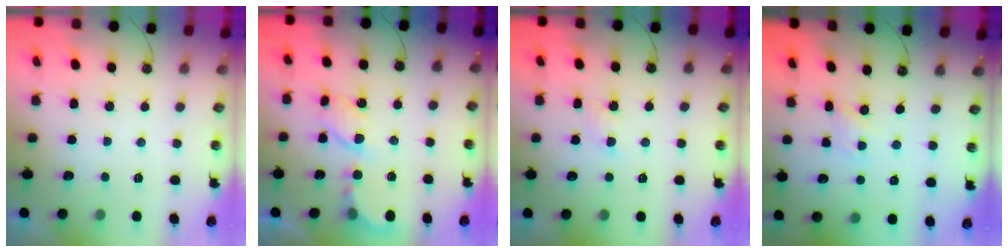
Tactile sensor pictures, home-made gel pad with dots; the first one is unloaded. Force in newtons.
{"total": 6.1, "press": 6.1, "slide": 0.3}
{"total": 2.9, "press": 2.9, "slide": 0.6}
{"total": 2.2, "press": 2.2, "slide": 0.3}